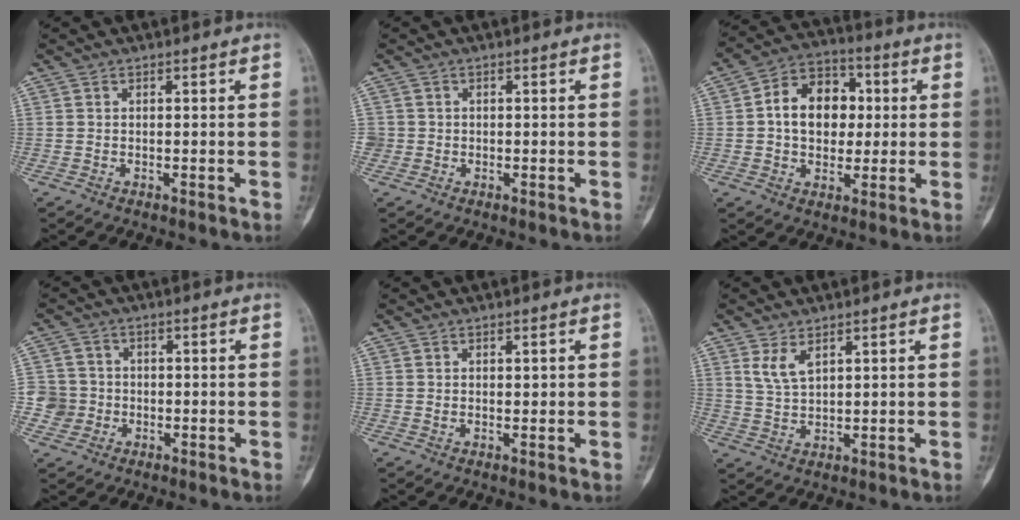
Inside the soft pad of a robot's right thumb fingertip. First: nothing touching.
{"total": 1.6, "force": [-0.2, 1.5, 0.0], "torque": [0.012, 0.007, -0.005]}
{"total": 12.6, "force": [1.2, 9.4, 8.4], "torque": [-0.091, 0.019, 0.013]}
{"total": 4.7, "force": [-1.0, 4.6, 0.1], "torque": [0.023, 0.011, -0.025]}
{"total": 1.0, "force": [0.4, 0.6, 0.7], "torque": [-0.006, -0.003, 0.008]}
{"total": 4.1, "force": [2.3, 1.8, 2.8], "torque": [-0.054, -0.013, 0.052]}